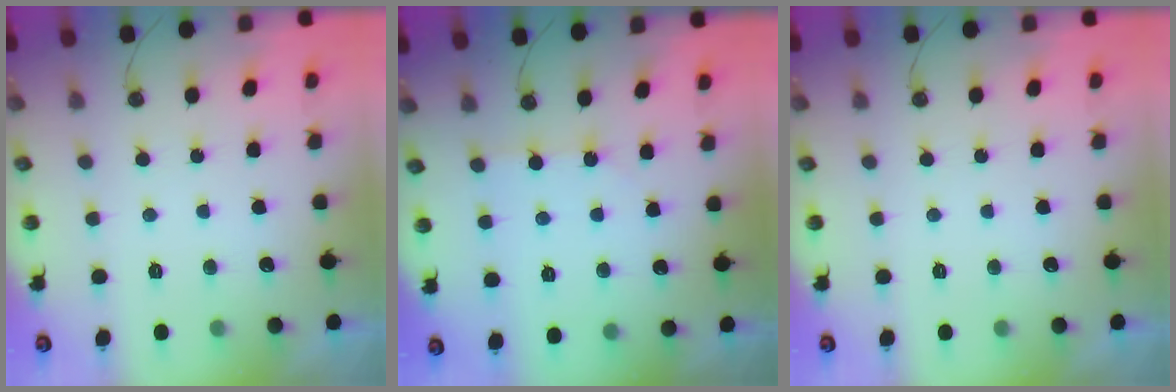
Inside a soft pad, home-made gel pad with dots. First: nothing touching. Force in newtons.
{"total": 2.2, "press": 2.2, "slide": 0.4}
{"total": 0.0}